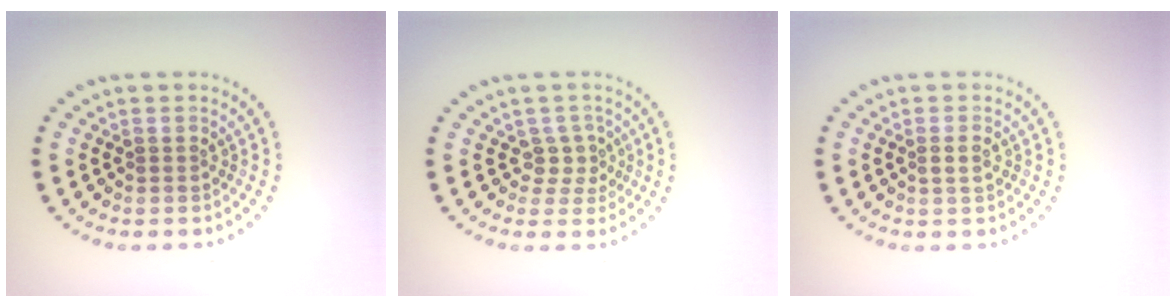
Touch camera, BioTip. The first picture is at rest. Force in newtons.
{"total": 2.0, "press": 1.5, "slide": 1.3}
{"total": 1.0, "press": 1.0, "slide": 0.4}